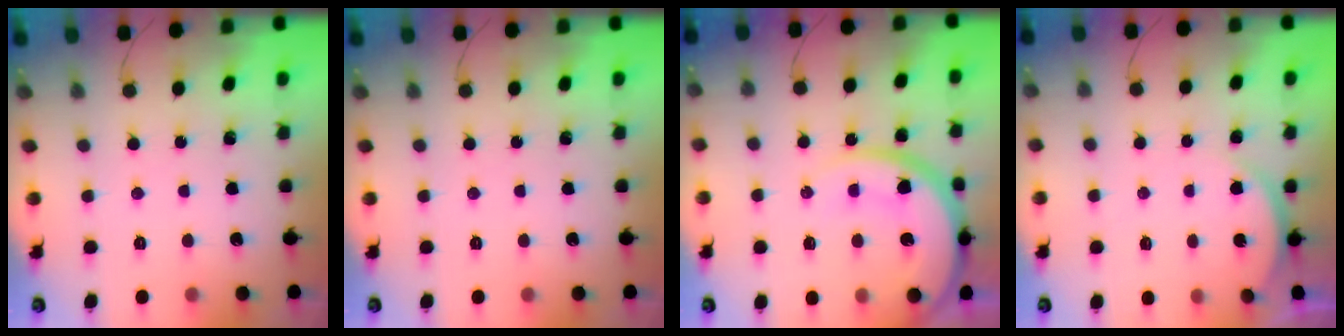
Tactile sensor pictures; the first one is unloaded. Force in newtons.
{"total": 0.0}
{"total": 15.4, "press": 15.3, "slide": 1.6}
{"total": 3.1, "press": 3.0, "slide": 0.5}